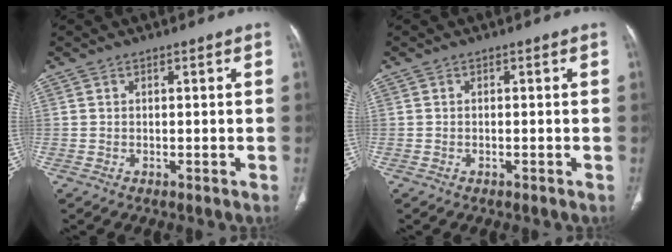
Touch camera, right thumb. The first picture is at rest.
{"total": 0.0}